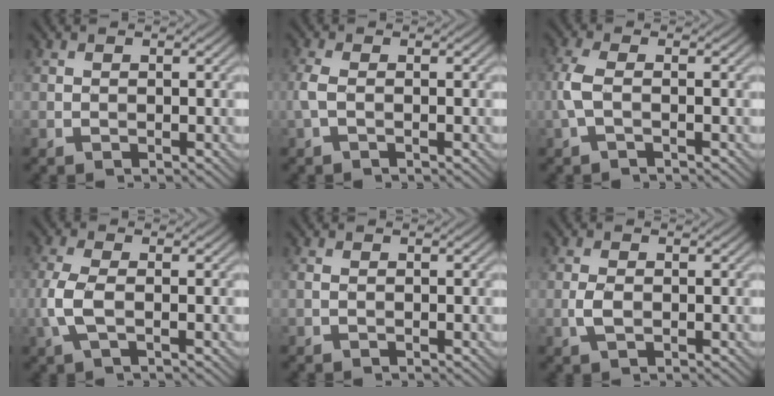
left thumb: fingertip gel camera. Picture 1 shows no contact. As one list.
[{"total": 2.0, "force": [-0.5, 0.6, 1.9], "torque": [-0.049, 0.004, -0.015]}, {"total": 3.2, "force": [-0.6, 0.9, 2.9], "torque": [-0.077, 0.005, -0.021]}, {"total": 4.2, "force": [-1.0, 1.5, 3.8], "torque": [-0.102, 0.001, -0.026]}, {"total": 0.5, "force": [-0.1, 0.1, 0.5], "torque": [-0.014, 0.000, -0.003]}, {"total": 2.0, "force": [-0.4, 1.0, 1.7], "torque": [-0.042, 0.001, -0.010]}]